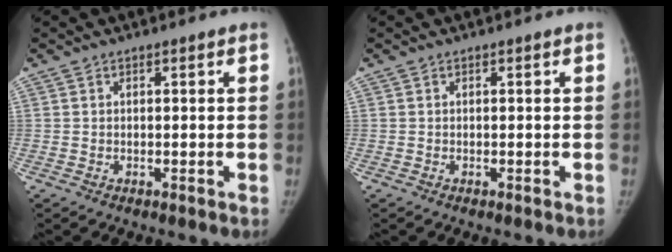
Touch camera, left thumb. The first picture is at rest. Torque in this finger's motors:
{"motor_torque": [0.02, -0.01, 0.08, -0.07, 0.00]}